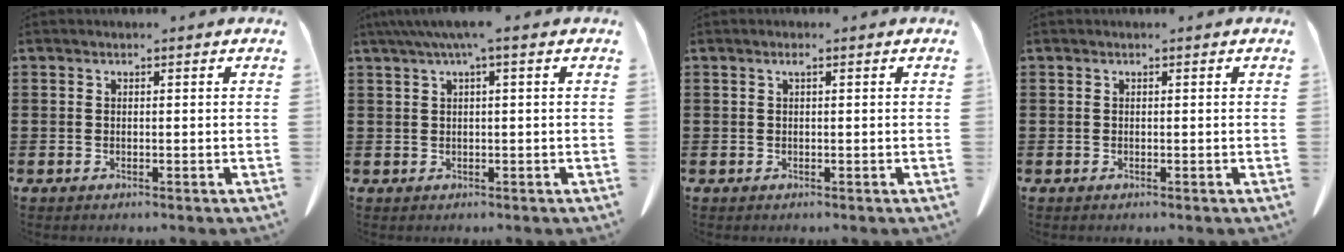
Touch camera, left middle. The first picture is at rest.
{"total": 2.7, "force": [0.7, 0.1, 2.6], "torque": [-0.049, -0.002, 0.014]}
{"total": 0.9, "force": [0.3, 0.1, 0.8], "torque": [-0.016, 0.001, 0.005]}
{"total": 0.0}